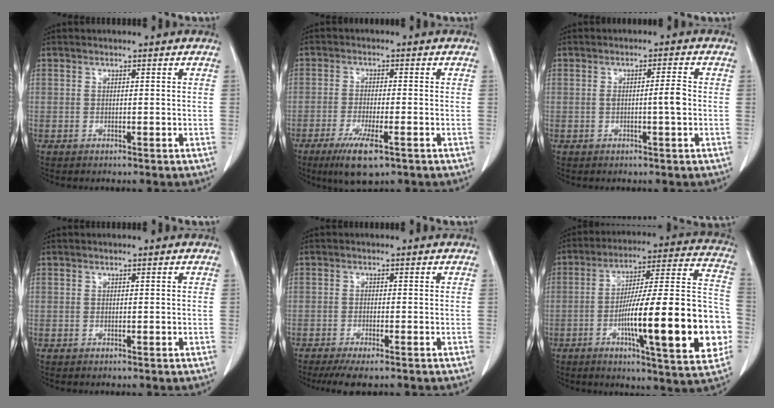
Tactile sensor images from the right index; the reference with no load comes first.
{"total": 6.9, "force": [-3.9, 1.2, 5.6], "torque": [-0.107, -0.017, -0.064]}
{"total": 2.9, "force": [-0.3, 0.0, 2.9], "torque": [-0.049, 0.000, -0.005]}
{"total": 0.0}
{"total": 4.4, "force": [-3.3, 0.6, 2.9], "torque": [-0.047, -0.010, -0.051]}
{"total": 25.0, "force": [-6.1, 3.0, 24.1], "torque": [-0.301, 0.014, -0.089]}